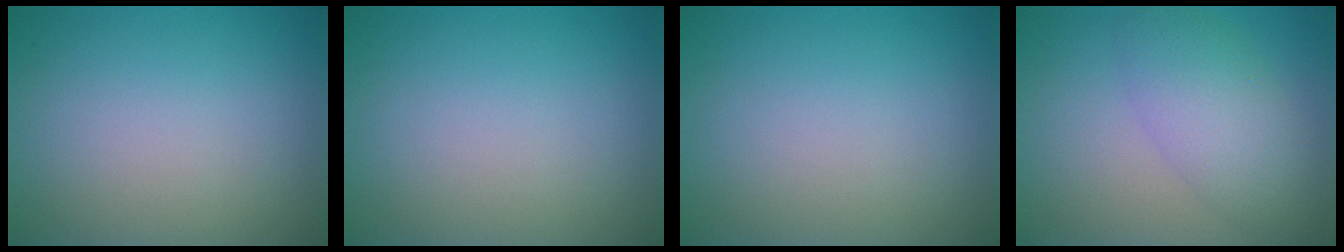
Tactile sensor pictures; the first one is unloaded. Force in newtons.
{"total": 0.0}
{"total": 0.0}
{"total": 4.7, "press": 4.7, "slide": 0.1}